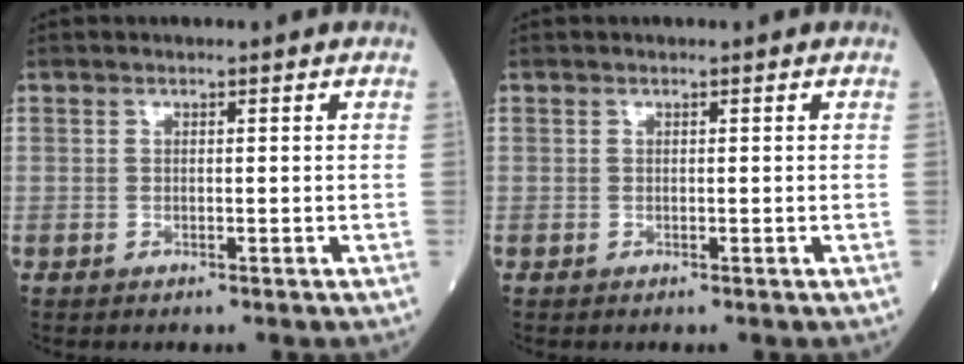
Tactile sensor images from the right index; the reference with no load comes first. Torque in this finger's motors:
{"motor_torque": [0.00, 0.00, 0.00, 0.00]}